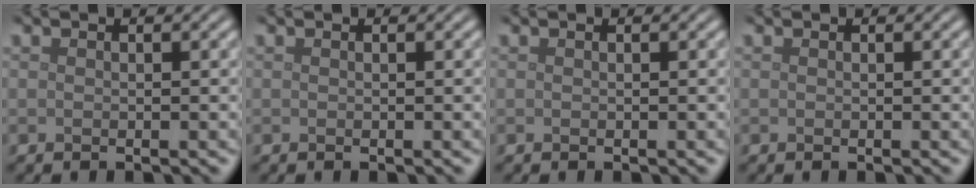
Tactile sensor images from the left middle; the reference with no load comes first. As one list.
[{"total": 0.0}, {"total": 0.0}, {"total": 0.0}]